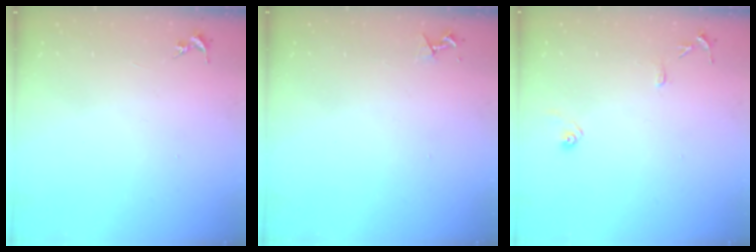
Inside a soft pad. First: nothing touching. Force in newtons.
{"total": 3.8, "press": 3.7, "slide": 0.6}
{"total": 9.0, "press": 8.9, "slide": 0.8}